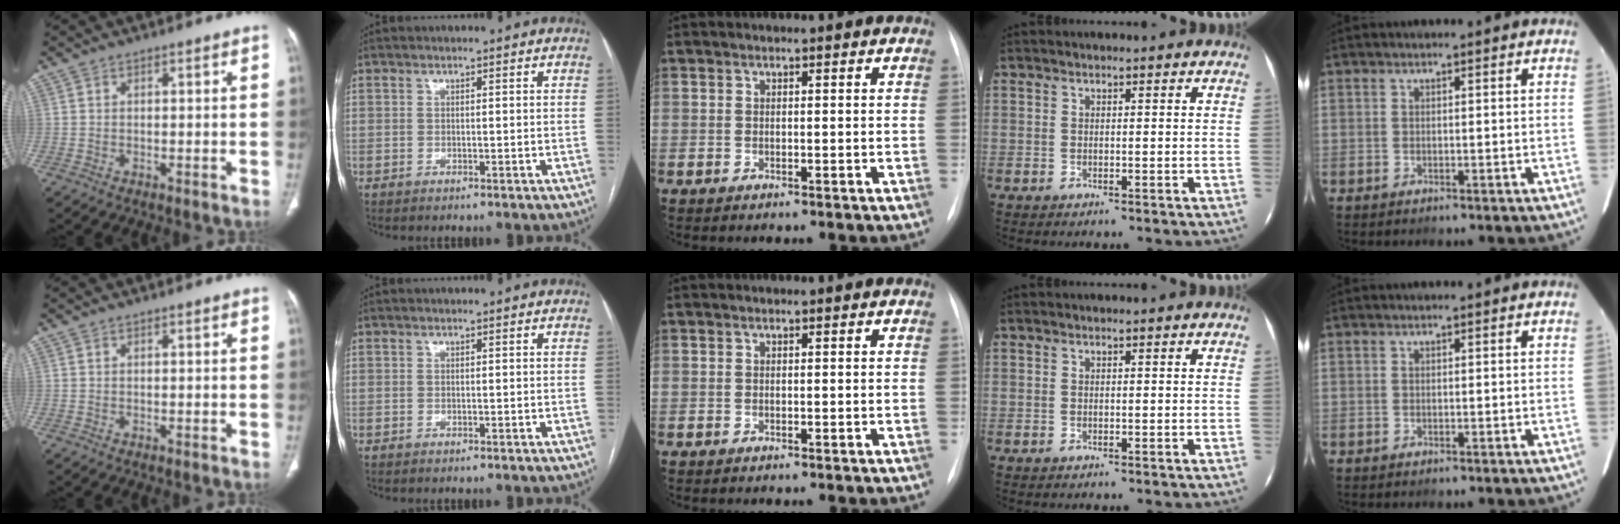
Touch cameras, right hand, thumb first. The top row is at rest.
{}